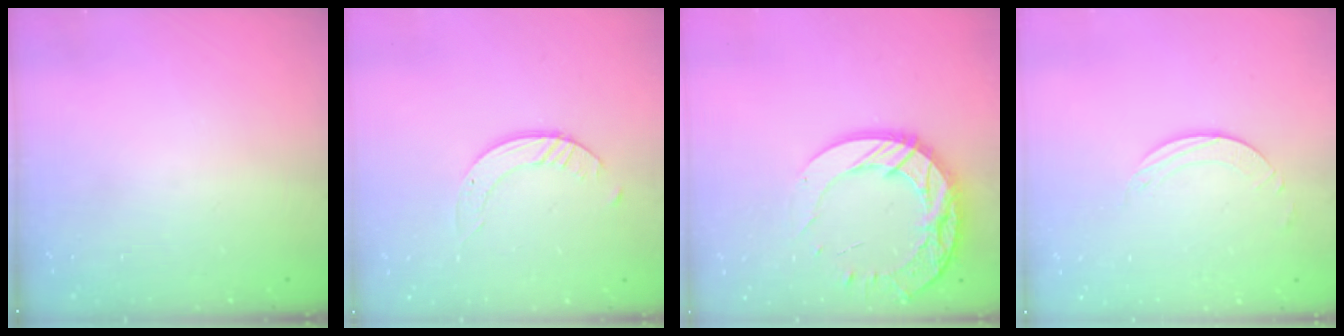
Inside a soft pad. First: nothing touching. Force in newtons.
{"total": 2.5, "press": 2.5, "slide": 0.3}
{"total": 20.4, "press": 20.3, "slide": 1.7}
{"total": 2.0, "press": 1.9, "slide": 0.3}